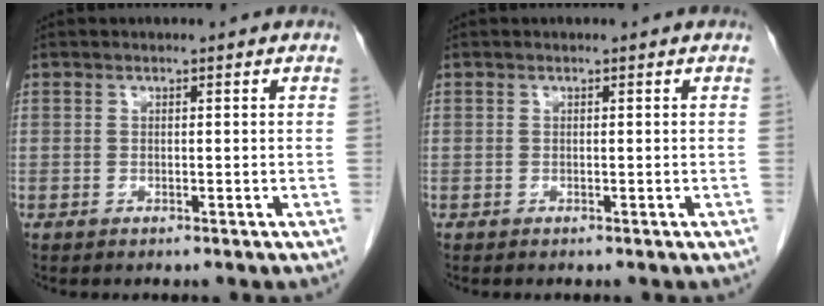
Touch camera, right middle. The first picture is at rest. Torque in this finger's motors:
{"motor_torque": [0.89, -0.64, 0.04, 0.01]}